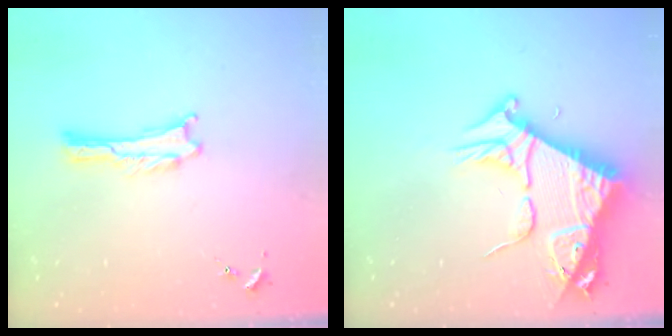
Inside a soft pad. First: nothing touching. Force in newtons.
{"total": 9.9, "press": 9.9, "slide": 1.1}